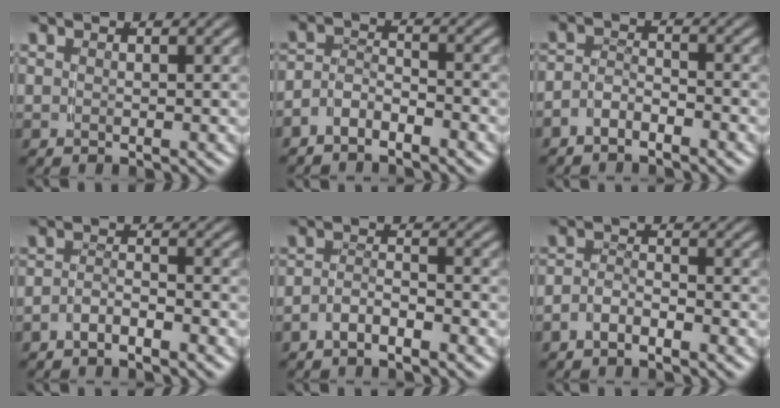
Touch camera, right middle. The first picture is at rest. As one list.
[{"total": 3.4, "force": [-2.6, 1.8, 1.1], "torque": [-0.021, -0.010, -0.047]}, {"total": 2.8, "force": [-2.3, 1.3, 0.8], "torque": [-0.018, -0.009, -0.041]}, {"total": 2.4, "force": [-2.3, 0.5, 0.7], "torque": [-0.011, -0.004, -0.040]}, {"total": 2.5, "force": [-2.2, 0.6, 0.9], "torque": [-0.014, -0.005, -0.040]}, {"total": 2.5, "force": [-2.0, 1.2, 0.9], "torque": [-0.020, -0.008, -0.036]}]